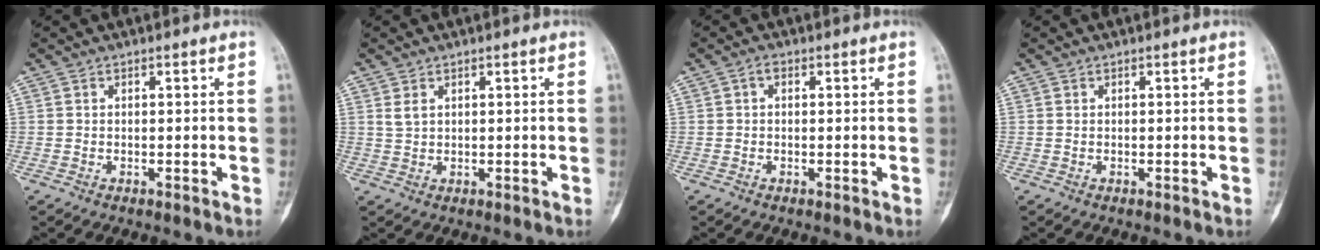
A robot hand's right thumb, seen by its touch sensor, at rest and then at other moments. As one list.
[{"total": 1.9, "force": [1.0, 1.2, 1.2], "torque": [-0.024, 0.001, 0.028]}, {"total": 1.4, "force": [0.3, 1.0, 0.9], "torque": [-0.008, 0.008, 0.002]}, {"total": 0.0}]